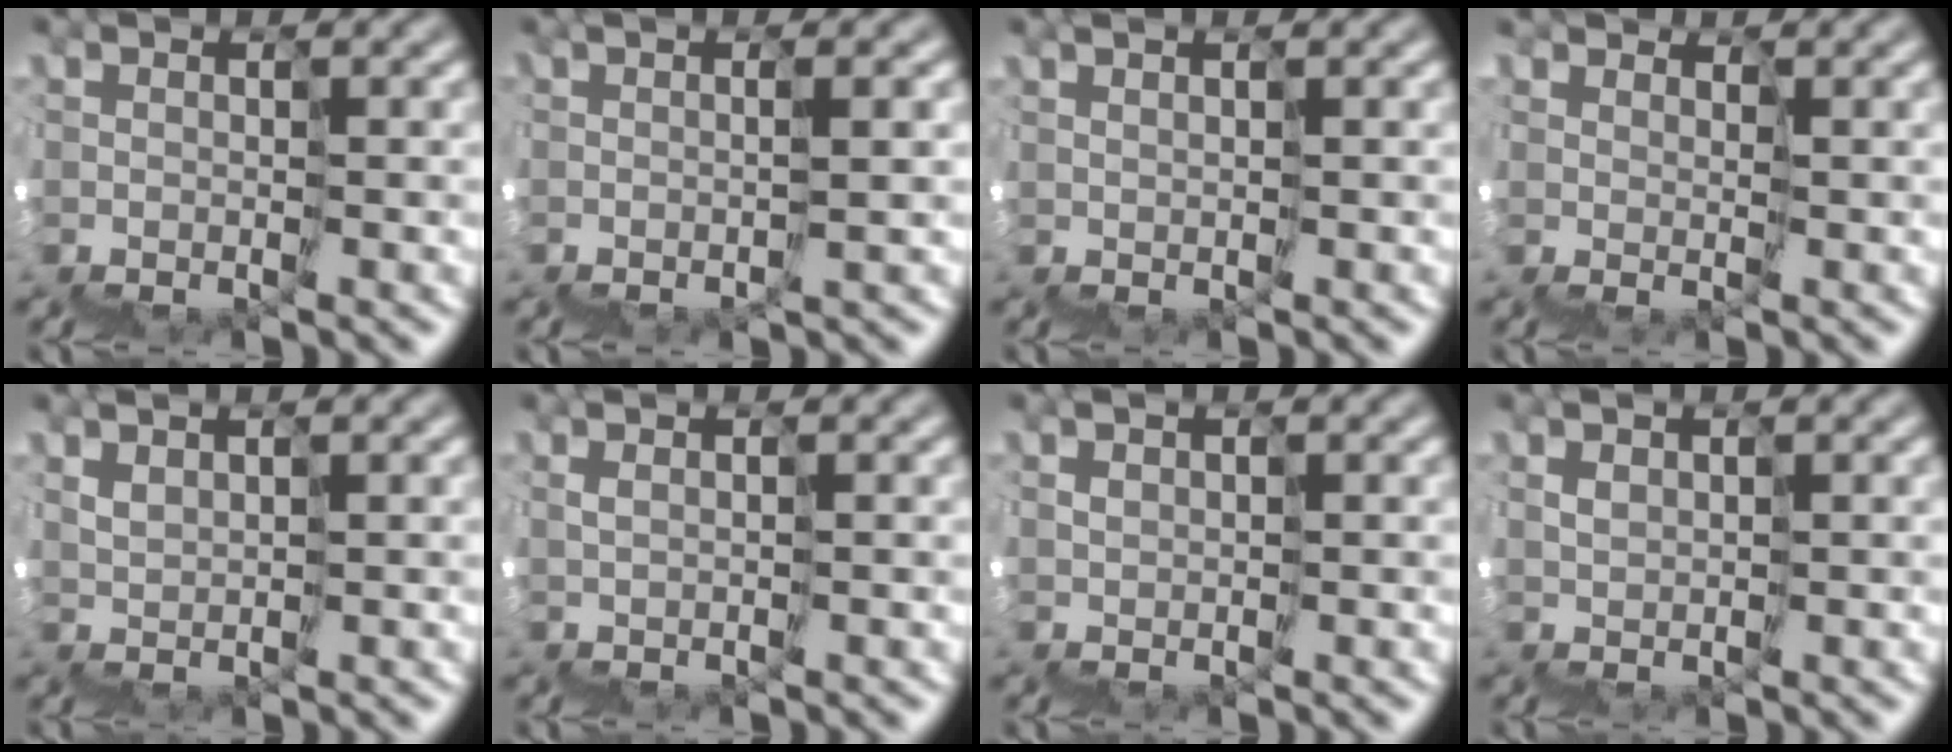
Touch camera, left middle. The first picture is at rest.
{"total": 2.9, "force": [1.1, 0.3, 2.7], "torque": [-0.017, 0.017, 0.024]}
{"total": 1.0, "force": [0.8, -0.5, 0.2], "torque": [-0.003, 0.010, 0.021]}
{"total": 1.7, "force": [1.6, 0.0, -0.4], "torque": [0.002, 0.013, 0.031]}
{"total": 1.4, "force": [1.4, -0.4, 0.1], "torque": [-0.006, 0.018, 0.033]}
{"total": 0.9, "force": [0.6, -0.6, 0.3], "torque": [-0.008, 0.009, 0.014]}
{"total": 0.9, "force": [0.7, 0.4, 0.4], "torque": [-0.005, 0.013, 0.015]}
{"total": 1.0, "force": [0.9, 0.1, 0.4], "torque": [-0.008, 0.016, 0.018]}